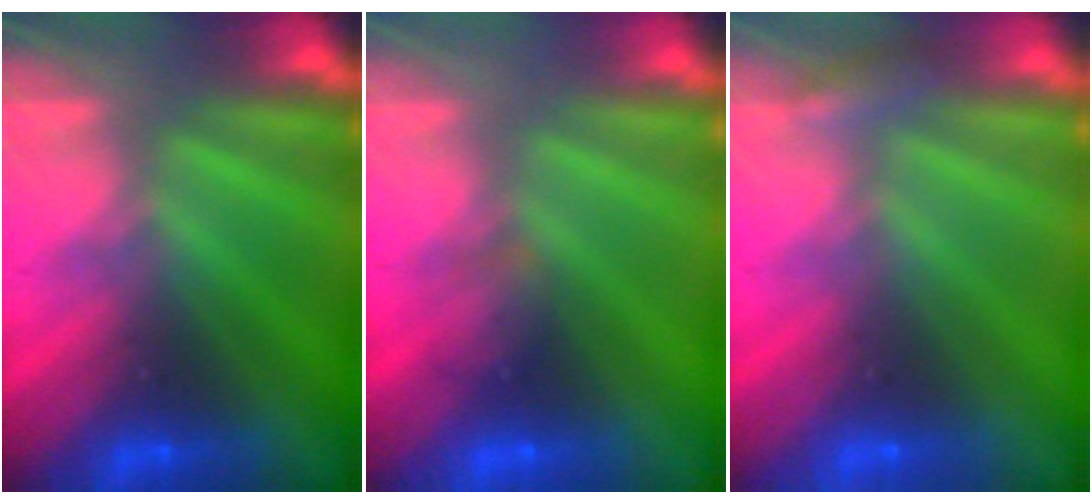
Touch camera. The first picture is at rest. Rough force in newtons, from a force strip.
{"total": 1.3}
{"total": 2.3}